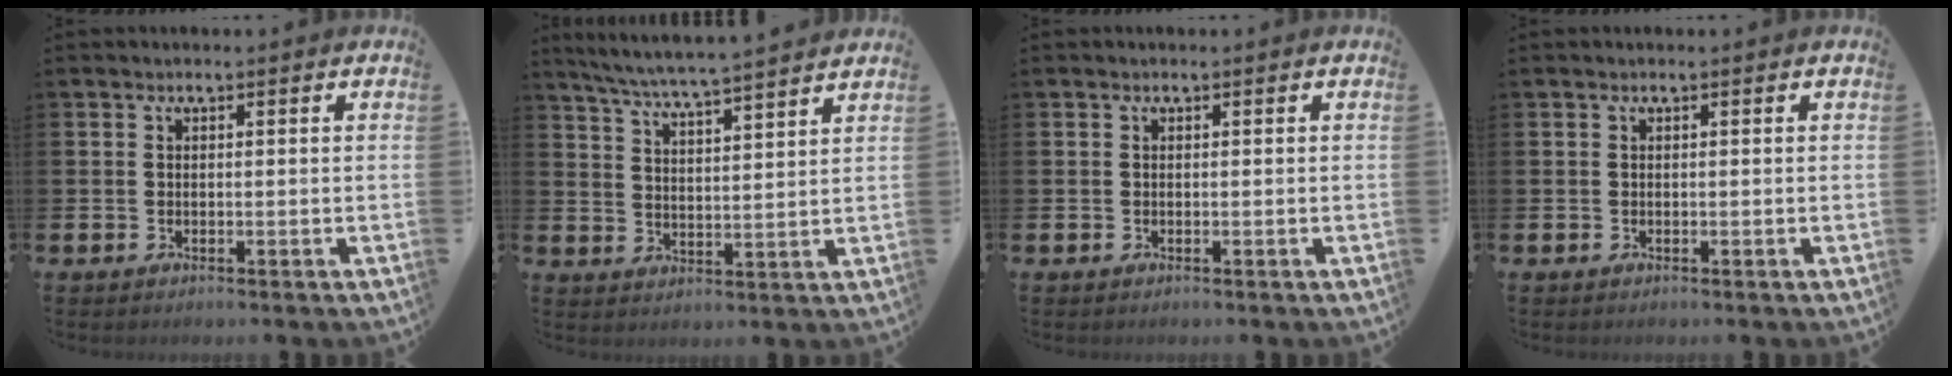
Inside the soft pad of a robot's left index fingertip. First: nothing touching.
{"total": 6.4, "force": [6.2, -0.4, 1.7], "torque": [-0.056, -0.041, 0.108]}
{"total": 0.0}
{"total": 0.0}